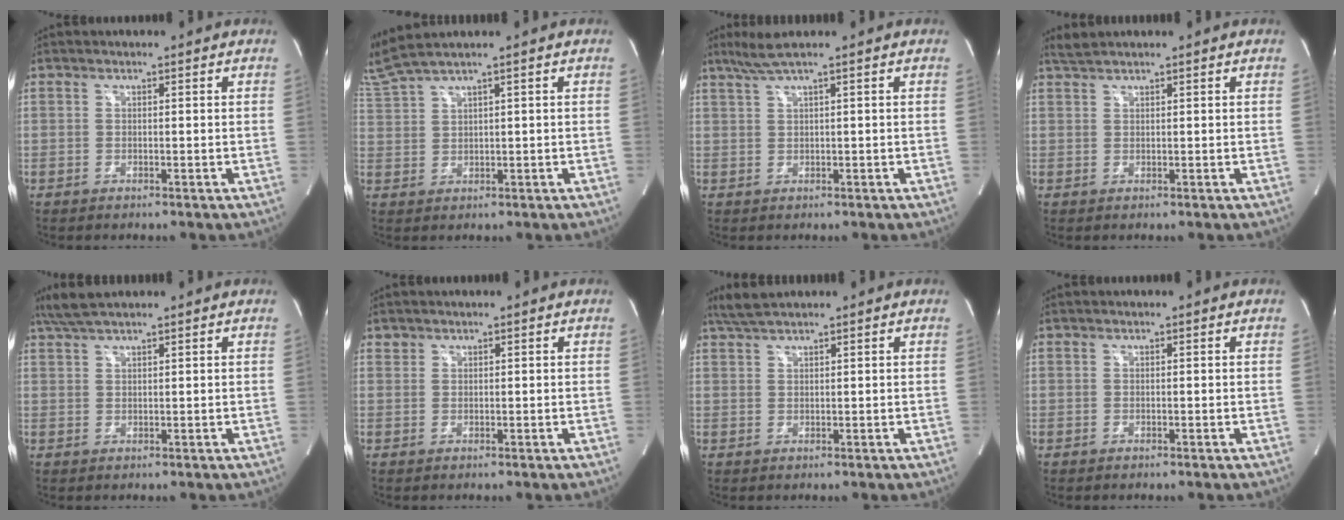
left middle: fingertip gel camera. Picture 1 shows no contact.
{"total": 5.1, "force": [4.3, -1.5, 2.3], "torque": [-0.073, 0.015, 0.104]}
{"total": 3.2, "force": [2.2, -0.8, 2.2], "torque": [-0.059, 0.012, 0.050]}
{"total": 1.7, "force": [1.6, -0.2, 0.5], "torque": [-0.014, 0.013, 0.038]}
{"total": 4.9, "force": [4.1, 0.4, 2.7], "torque": [-0.057, 0.025, 0.081]}
{"total": 0.8, "force": [0.6, 0.4, -0.1], "torque": [0.004, 0.005, 0.011]}
{"total": 3.6, "force": [3.2, 0.1, 1.8], "torque": [-0.040, 0.017, 0.065]}
{"total": 0.0}